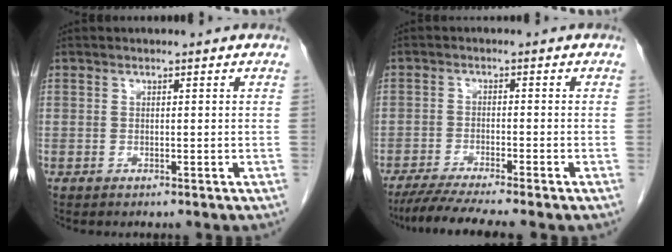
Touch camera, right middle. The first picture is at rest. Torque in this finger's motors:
{"motor_torque": [0.15, -0.14, 0.06, 0.05]}